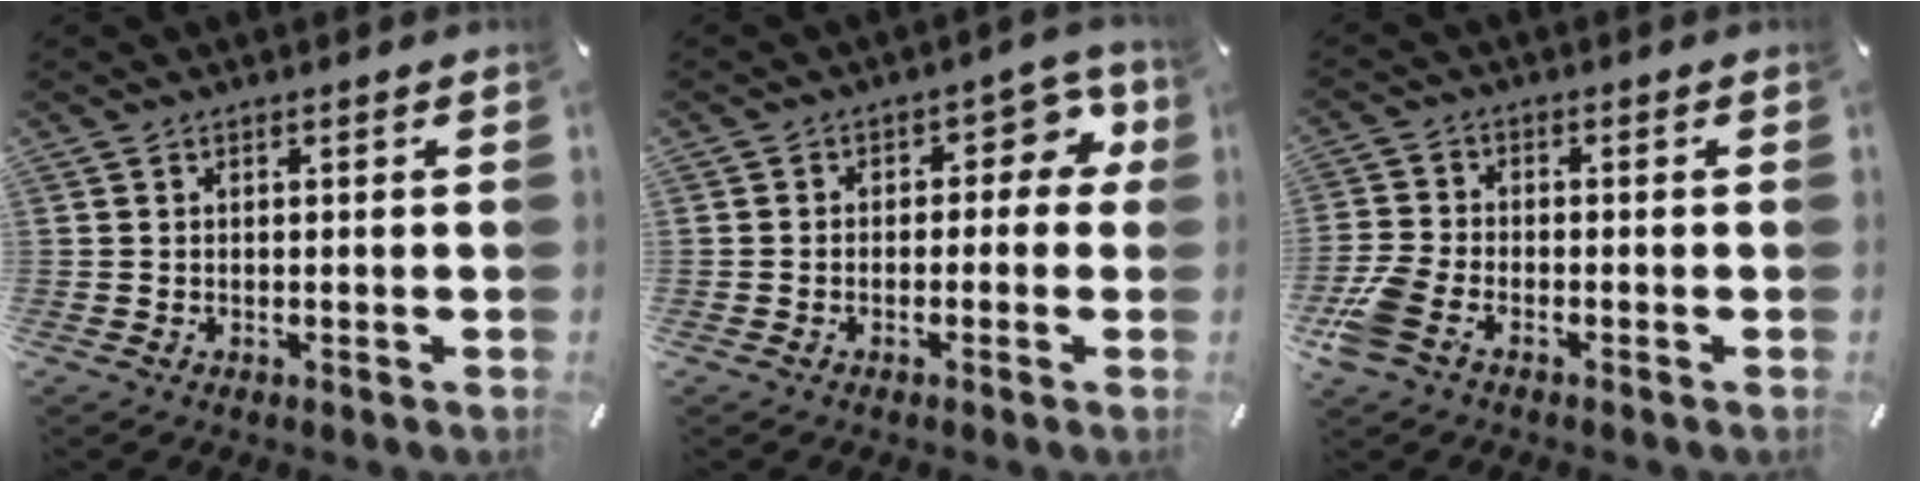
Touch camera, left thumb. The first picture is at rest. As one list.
[{"total": 7.2, "force": [1.1, 5.2, 4.8], "torque": [-0.054, -0.002, 0.013]}, {"total": 6.9, "force": [-3.6, 4.2, 4.1], "torque": [-0.106, 0.006, -0.071]}]